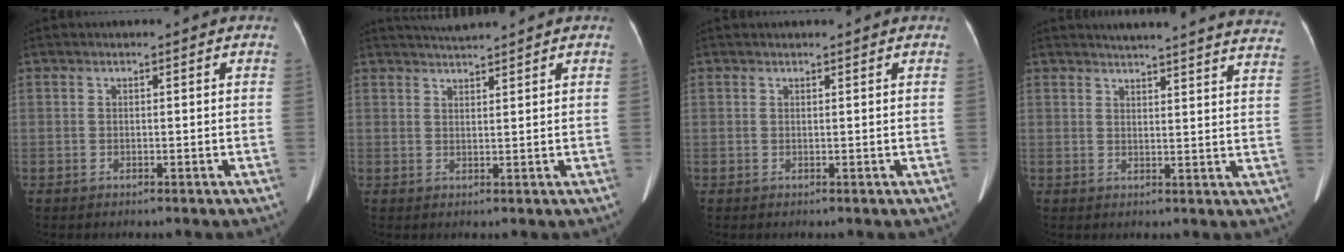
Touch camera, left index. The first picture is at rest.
{"total": 3.4, "force": [3.2, -0.7, 0.8], "torque": [-0.012, 0.016, 0.061]}
{"total": 1.6, "force": [1.5, 0.1, 0.4], "torque": [-0.009, 0.015, 0.020]}
{"total": 23.2, "force": [22.0, 1.3, 7.2], "torque": [-0.094, -0.073, 0.240]}